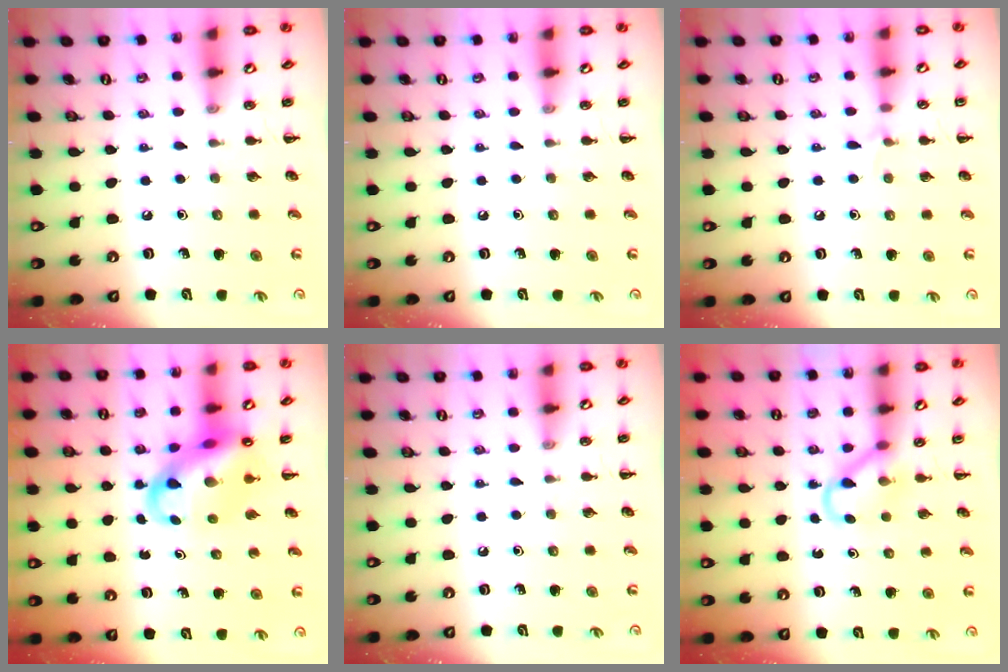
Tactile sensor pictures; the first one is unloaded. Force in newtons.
{"total": 0.0}
{"total": 4.5, "press": 4.3, "slide": 1.6}
{"total": 11.5, "press": 11.0, "slide": 3.2}
{"total": 0.0}
{"total": 2.9, "press": 2.8, "slide": 0.9}